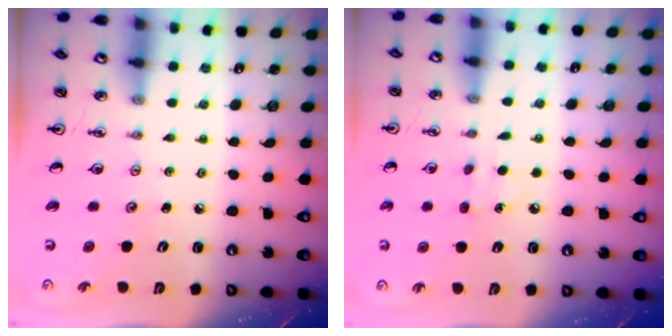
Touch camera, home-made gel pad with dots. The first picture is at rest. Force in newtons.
{"total": 5.5, "press": 5.5, "slide": 0.6}